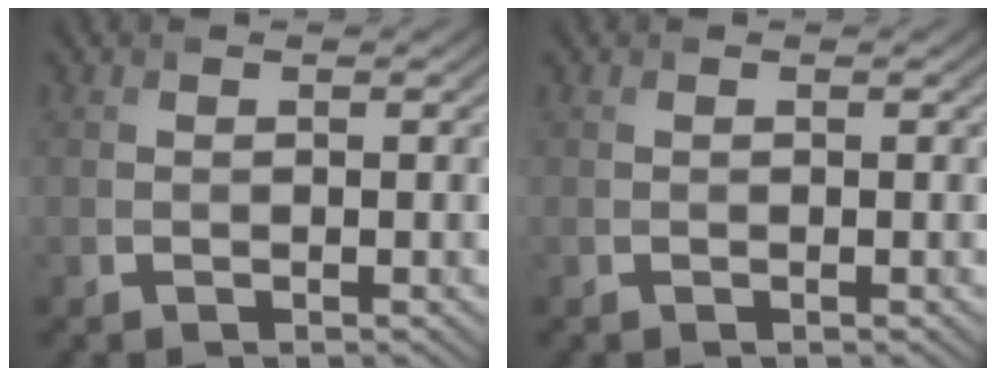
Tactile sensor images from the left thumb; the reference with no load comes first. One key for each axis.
{"total": 0.0}